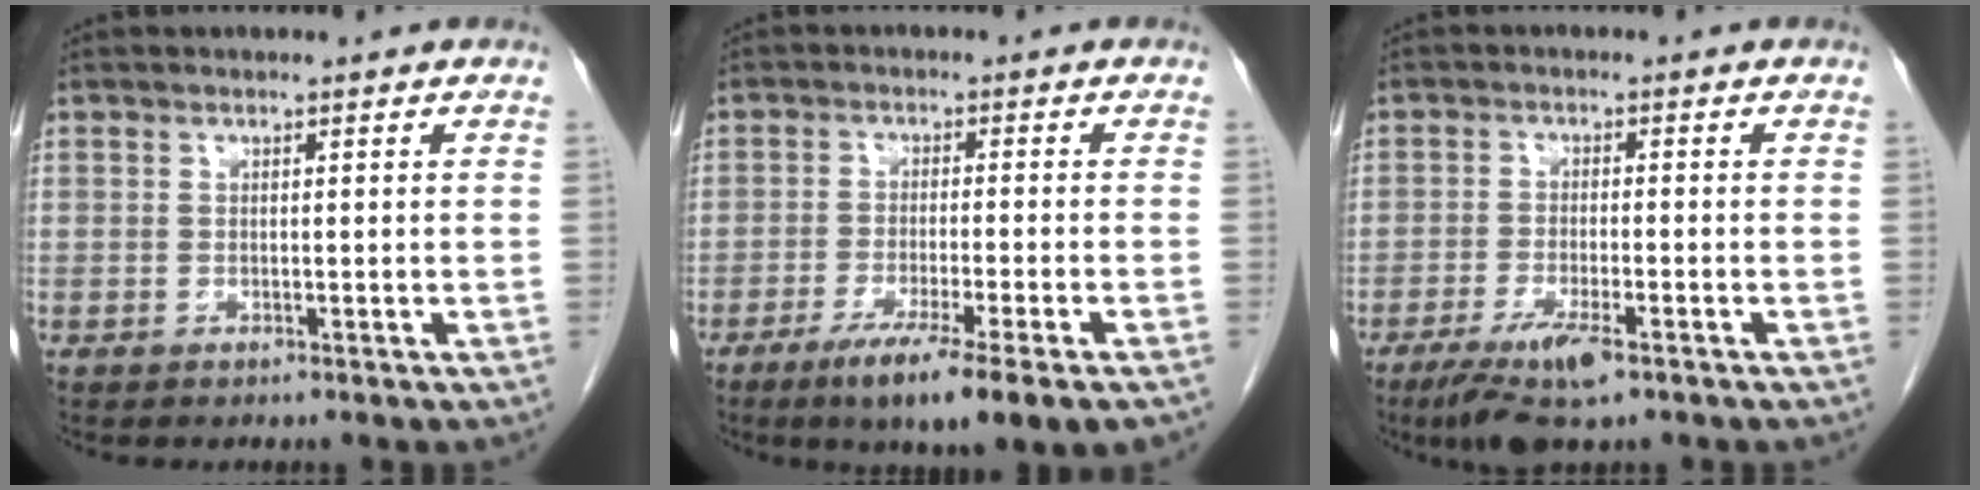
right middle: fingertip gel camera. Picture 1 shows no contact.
{"total": 11.3, "force": [-7.3, 0.0, 8.6], "torque": [-0.129, -0.029, -0.107]}
{"total": 6.9, "force": [-4.3, 1.1, 5.3], "torque": [-0.101, -0.016, -0.072]}